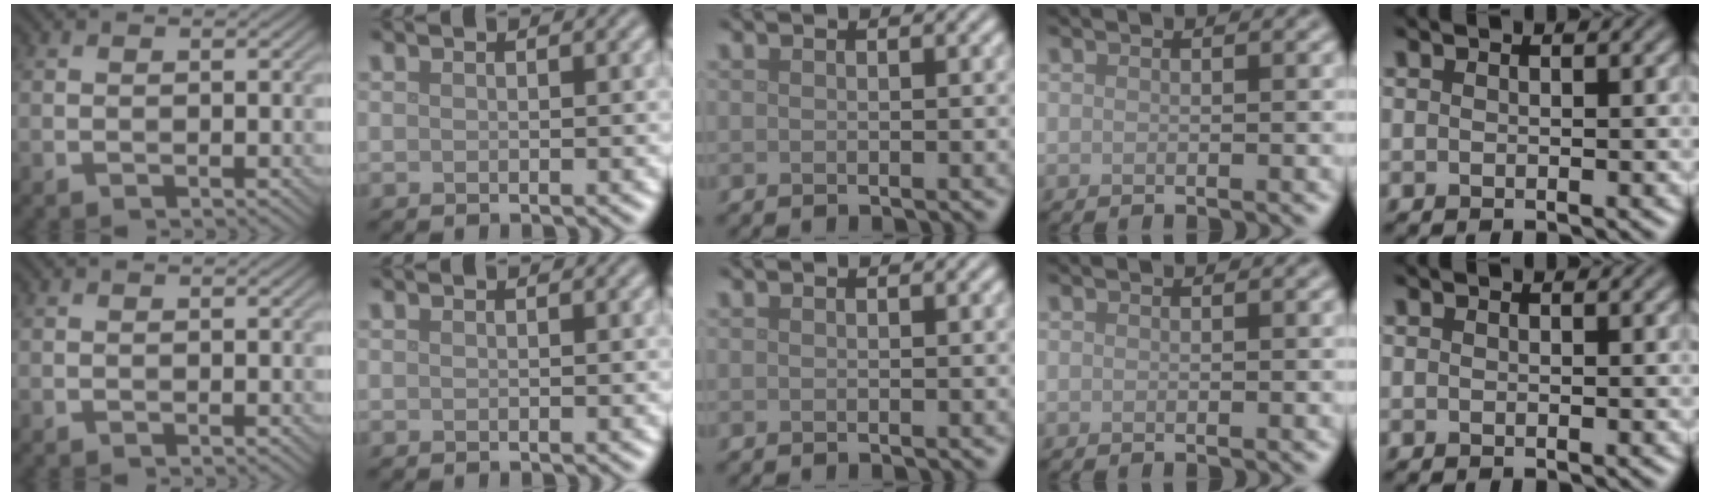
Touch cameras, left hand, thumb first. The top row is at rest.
{}